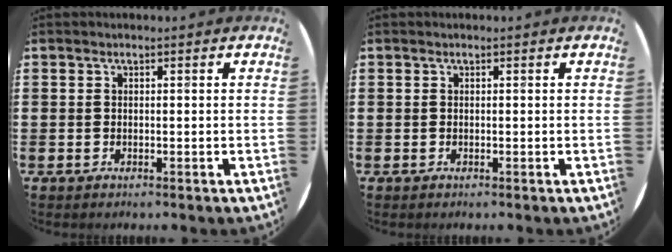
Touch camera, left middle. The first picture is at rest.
{"total": 0.0}